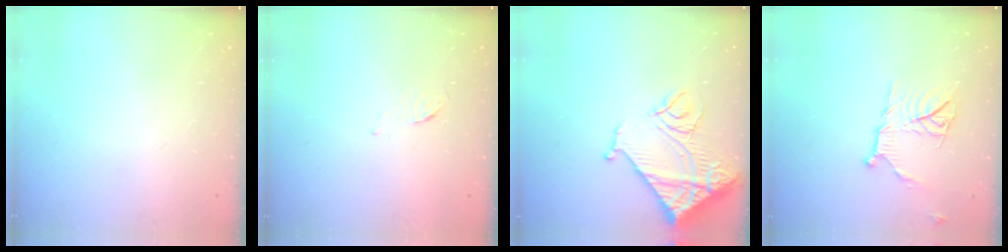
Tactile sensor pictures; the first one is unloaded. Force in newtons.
{"total": 3.7, "press": 3.6, "slide": 0.5}
{"total": 16.9, "press": 16.9, "slide": 1.6}
{"total": 11.9, "press": 11.9, "slide": 0.1}